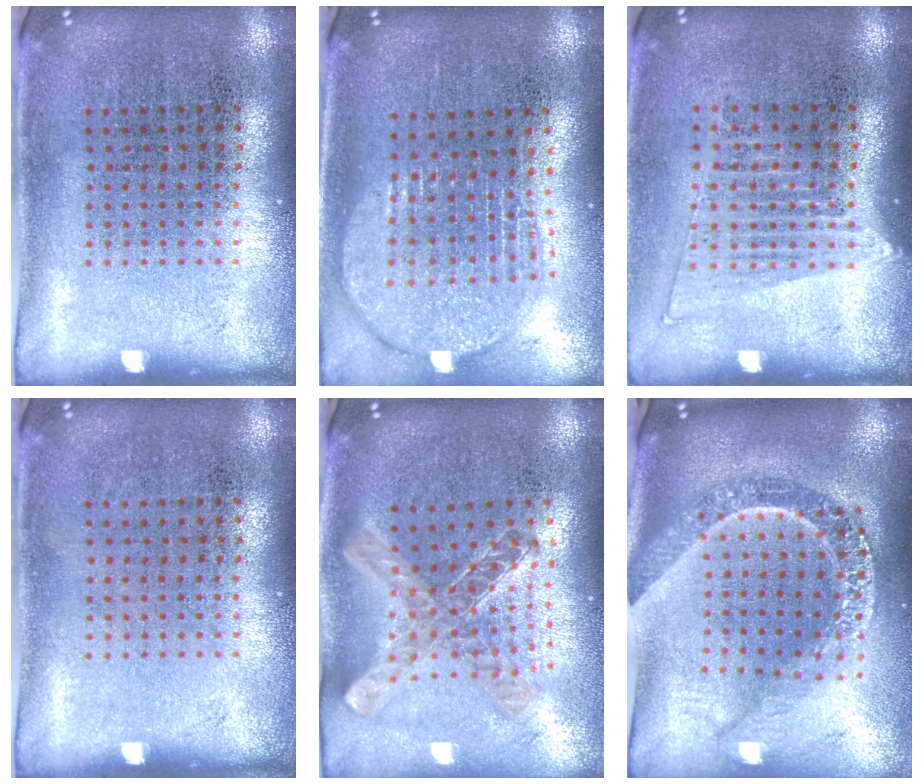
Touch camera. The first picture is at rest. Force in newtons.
{"total": 1.9, "press": 1.6, "slide": 1.0}
{"total": 1.4, "press": 1.2, "slide": 0.7}
{"total": 0.0}
{"total": 1.2, "press": 1.1, "slide": 0.5}
{"total": 2.6, "press": 2.1, "slide": 1.6}